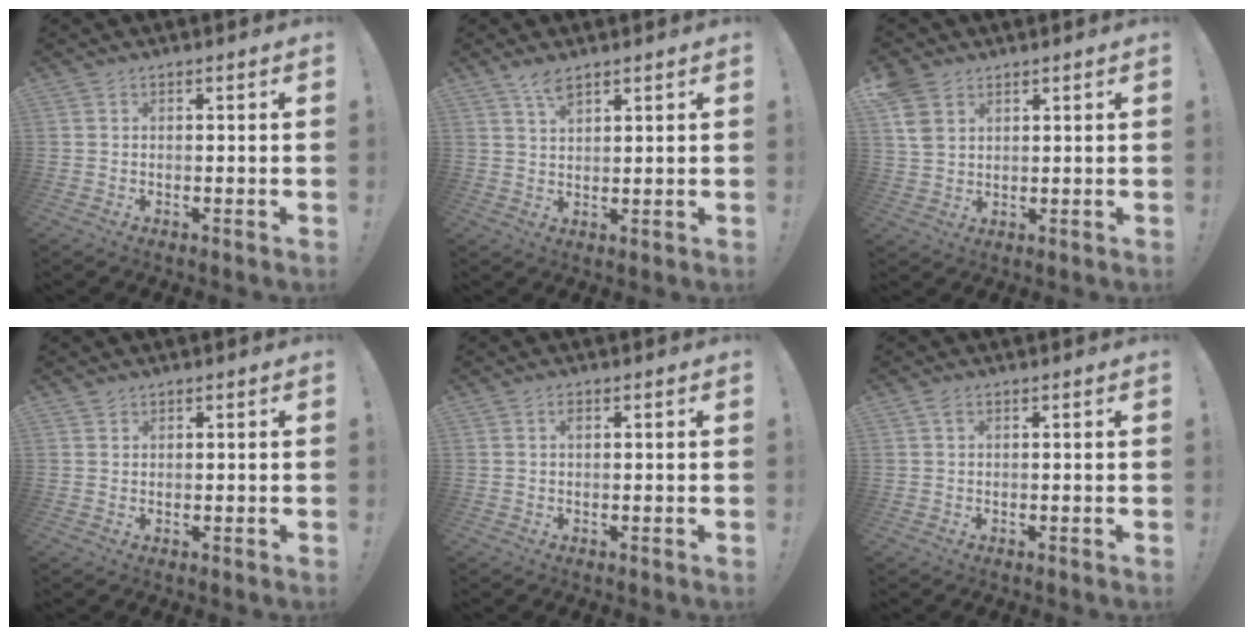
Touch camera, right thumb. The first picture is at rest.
{"total": 4.3, "force": [3.2, 1.4, 2.5], "torque": [-0.040, -0.018, 0.055]}
{"total": 7.0, "force": [3.5, 4.9, 3.5], "torque": [-0.067, -0.007, 0.071]}
{"total": 1.1, "force": [0.8, 0.7, 0.0], "torque": [0.001, 0.000, 0.016]}
{"total": 0.8, "force": [0.3, 0.5, 0.6], "torque": [-0.006, 0.000, 0.004]}
{"total": 1.0, "force": [0.5, 0.6, 0.7], "torque": [-0.009, -0.001, 0.008]}